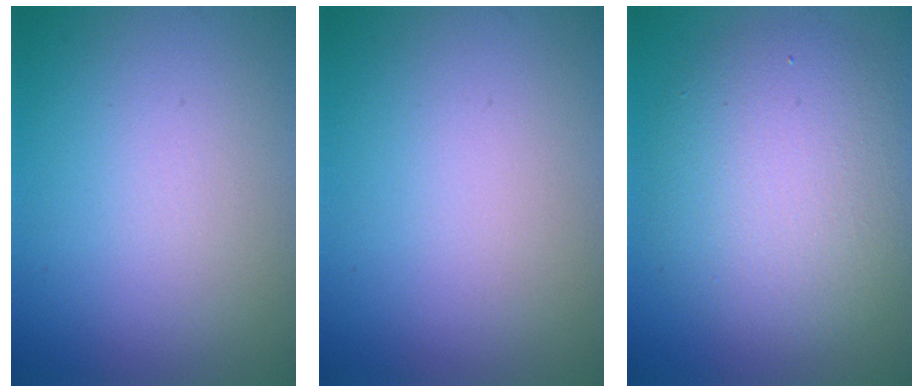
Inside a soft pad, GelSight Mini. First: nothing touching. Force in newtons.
{"total": 0.0}
{"total": 7.2, "press": 7.2, "slide": 0.3}